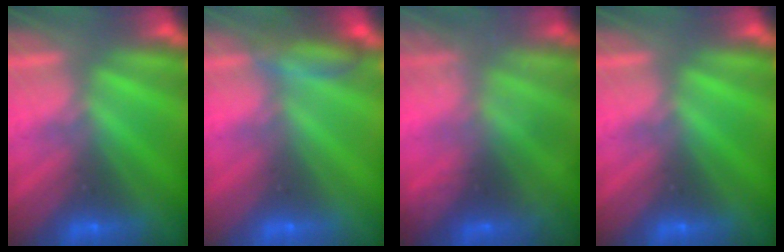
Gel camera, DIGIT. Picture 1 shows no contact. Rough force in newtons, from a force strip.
{"total": 2.5}
{"total": 1.4}
{"total": 0.0}